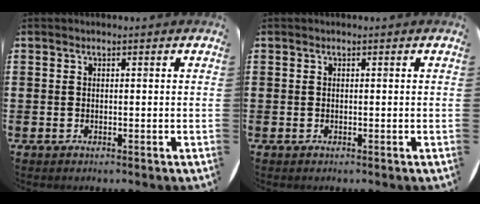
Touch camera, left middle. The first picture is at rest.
{"total": 0.0}